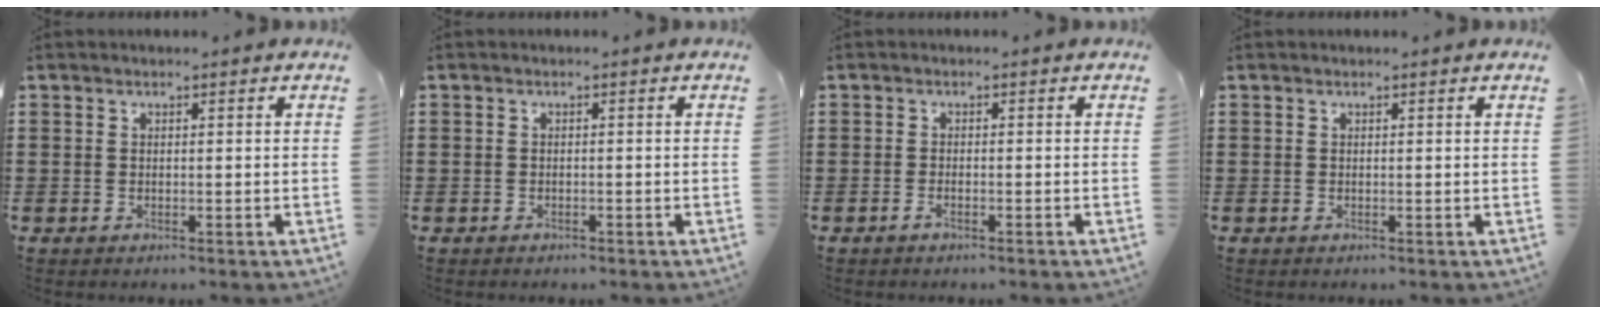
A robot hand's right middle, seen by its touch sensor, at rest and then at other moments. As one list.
[{"total": 0.8, "force": [-0.6, 0.5, -0.1], "torque": [0.001, 0.004, -0.016]}, {"total": 1.1, "force": [-0.8, 0.1, 0.7], "torque": [-0.014, -0.003, -0.014]}, {"total": 0.0}]